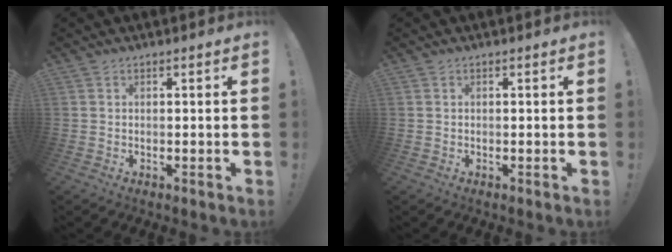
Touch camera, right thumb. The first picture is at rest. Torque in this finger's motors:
{"motor_torque": [-0.05, 0.12, -0.15, 0.08, 0.02]}